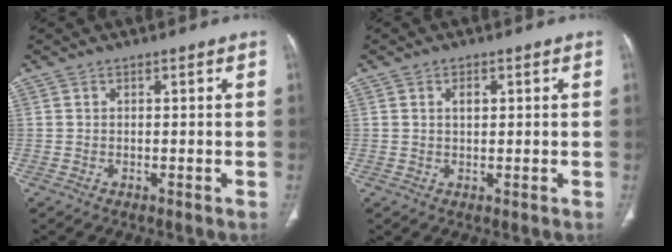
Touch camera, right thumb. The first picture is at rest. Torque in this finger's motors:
{"motor_torque": [-0.05, 0.31, 0.37, -0.52, -0.02]}